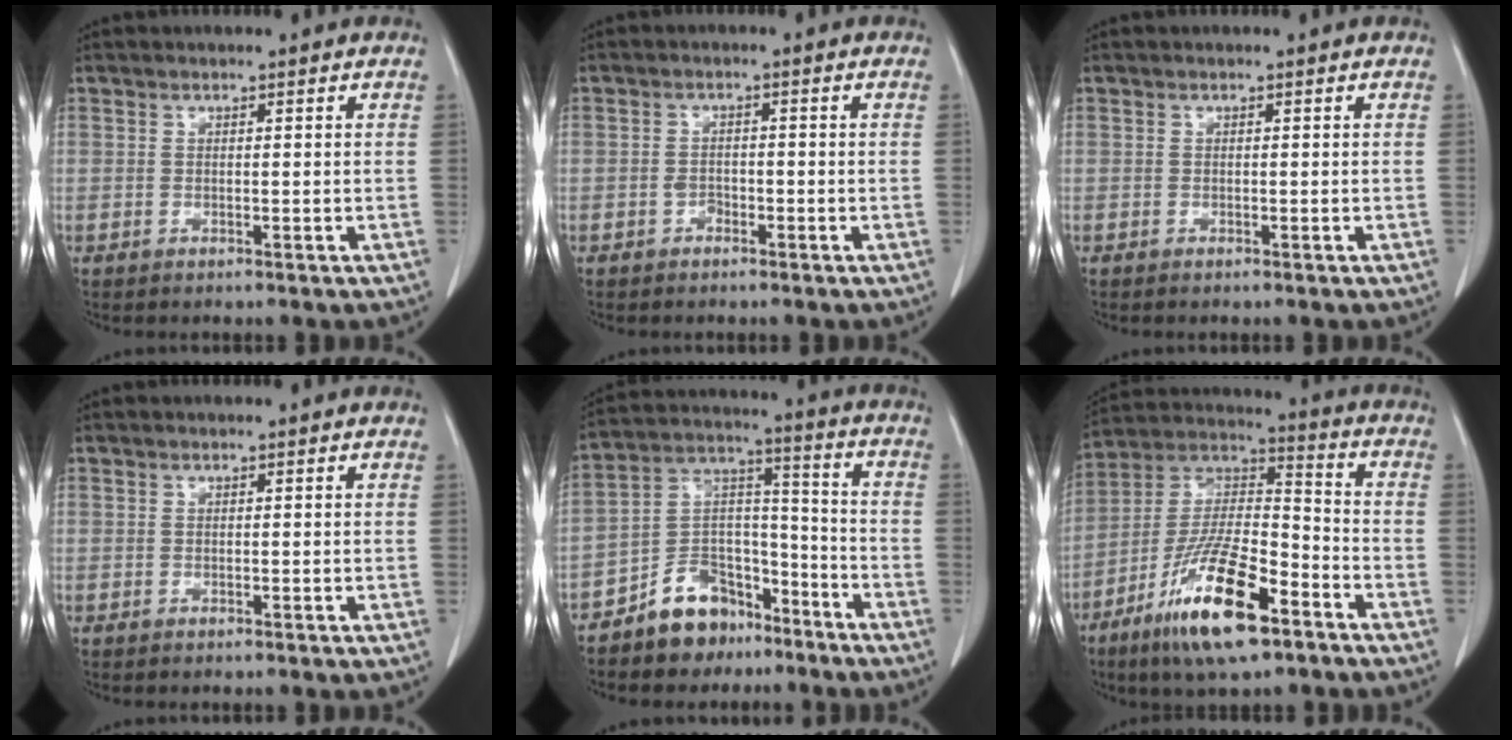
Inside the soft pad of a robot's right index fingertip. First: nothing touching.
{"total": 1.5, "force": [-0.9, 0.9, 0.7], "torque": [-0.011, 0.004, -0.015]}
{"total": 0.0}
{"total": 0.0}
{"total": 11.5, "force": [-8.4, 6.6, 4.1], "torque": [-0.084, 0.043, -0.148]}
{"total": 17.3, "force": [-9.8, 4.3, 13.6], "torque": [-0.273, -0.017, -0.176]}